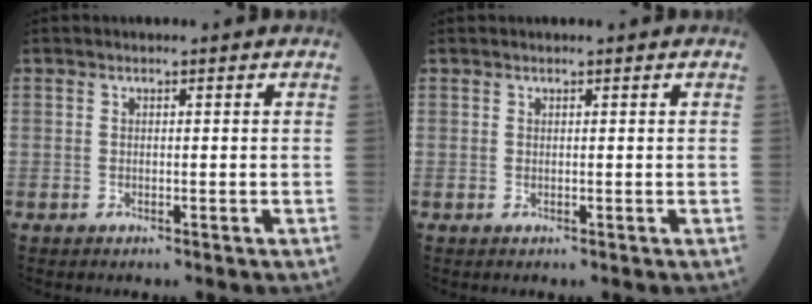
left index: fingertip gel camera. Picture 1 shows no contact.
{"total": 0.0}